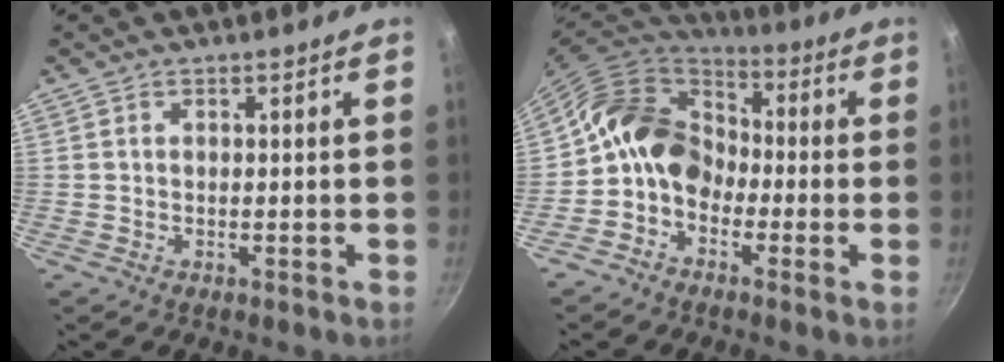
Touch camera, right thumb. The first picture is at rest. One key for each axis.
{"total": 13.2, "fx": -2.3, "fy": 10.5, "fz": 7.8, "tx": -0.100, "ty": 0.051, "tz": -0.074}